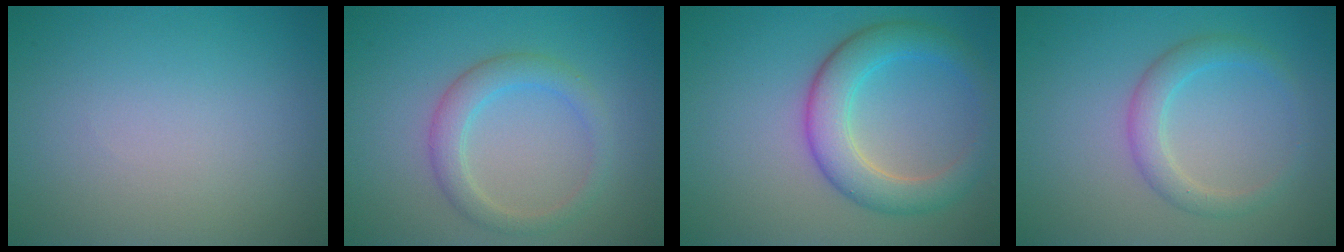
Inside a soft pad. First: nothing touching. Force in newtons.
{"total": 2.9, "press": 2.9, "slide": 0.4}
{"total": 5.3, "press": 5.3, "slide": 0.1}
{"total": 2.6, "press": 2.6, "slide": 0.1}